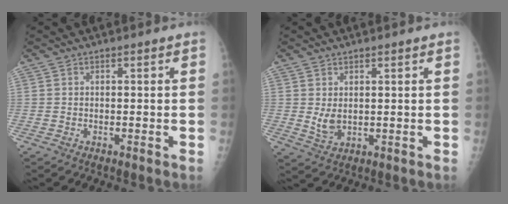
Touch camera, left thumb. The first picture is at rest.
{"total": 3.9, "force": [1.3, 2.2, 3.0], "torque": [-0.049, -0.018, 0.031]}